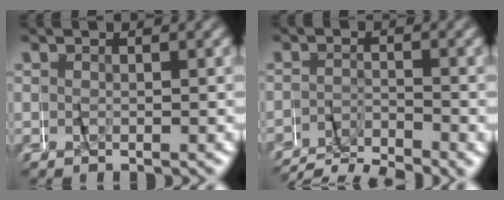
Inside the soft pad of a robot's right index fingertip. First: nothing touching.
{"total": 6.0, "force": [-5.9, 1.1, 0.8], "torque": [-0.007, -0.018, -0.096]}